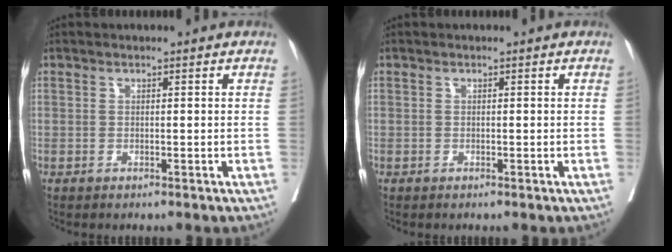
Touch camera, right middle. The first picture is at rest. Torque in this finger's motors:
{"motor_torque": [-0.11, 0.01, -0.25, -0.21]}